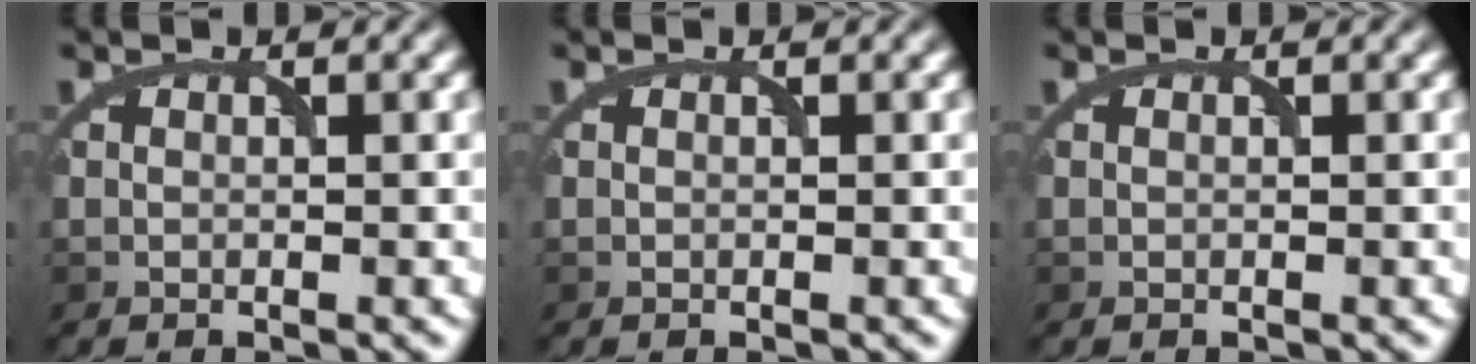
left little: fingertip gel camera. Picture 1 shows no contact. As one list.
[{"total": 0.0}, {"total": 0.0}]